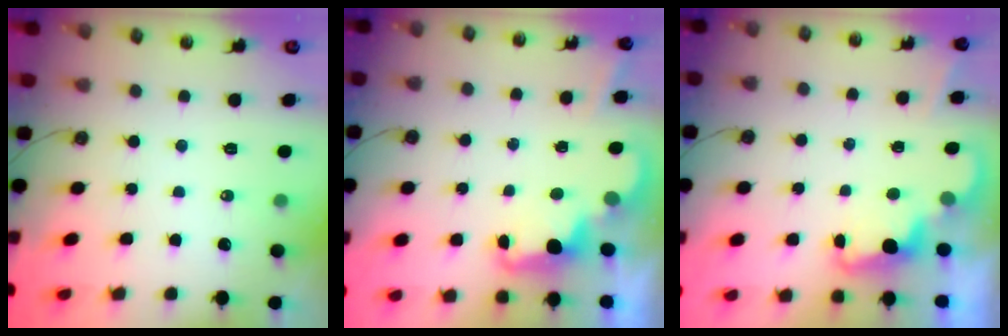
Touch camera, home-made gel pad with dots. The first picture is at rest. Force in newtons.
{"total": 2.5, "press": 2.4, "slide": 0.5}
{"total": 2.5, "press": 2.4, "slide": 0.5}